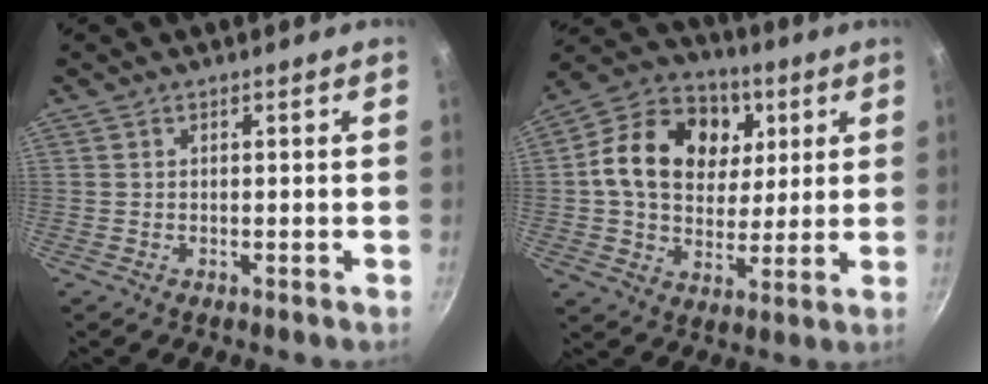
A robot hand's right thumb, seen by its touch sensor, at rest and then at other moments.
{"total": 19.2, "force": [4.5, 14.7, 11.5], "torque": [-0.176, 0.005, 0.067]}